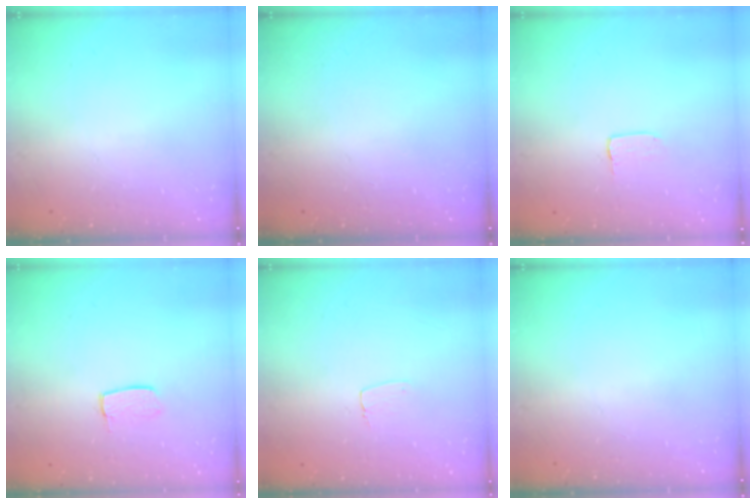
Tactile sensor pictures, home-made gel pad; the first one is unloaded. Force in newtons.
{"total": 0.0}
{"total": 2.0, "press": 2.0, "slide": 0.1}
{"total": 5.2, "press": 5.1, "slide": 0.5}
{"total": 3.8, "press": 3.8, "slide": 0.2}
{"total": 0.0}